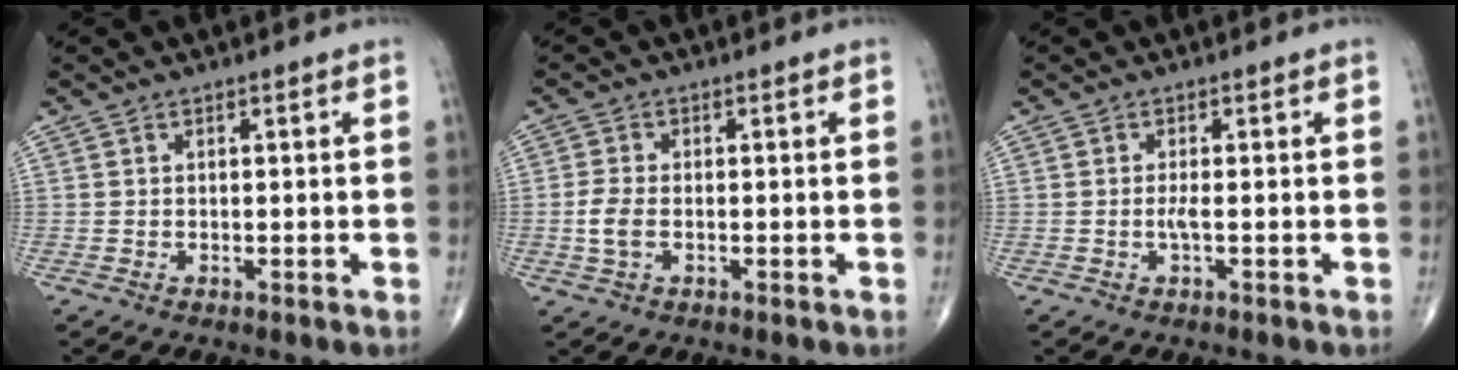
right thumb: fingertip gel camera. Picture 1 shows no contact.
{"total": 3.7, "force": [-0.7, 2.1, 3.0], "torque": [-0.069, 0.006, -0.016]}
{"total": 1.3, "force": [-0.3, 0.0, 1.2], "torque": [-0.030, -0.003, -0.008]}